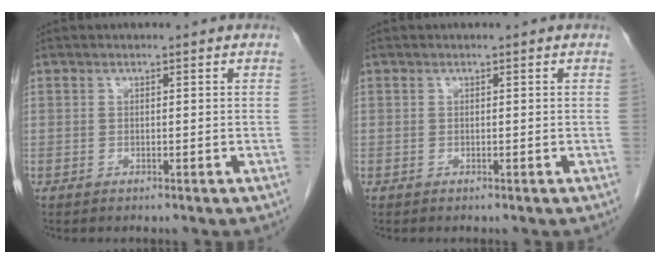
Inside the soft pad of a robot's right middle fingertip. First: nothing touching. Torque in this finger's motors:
{"motor_torque": [-0.01, 0.00, 0.00, -0.01]}